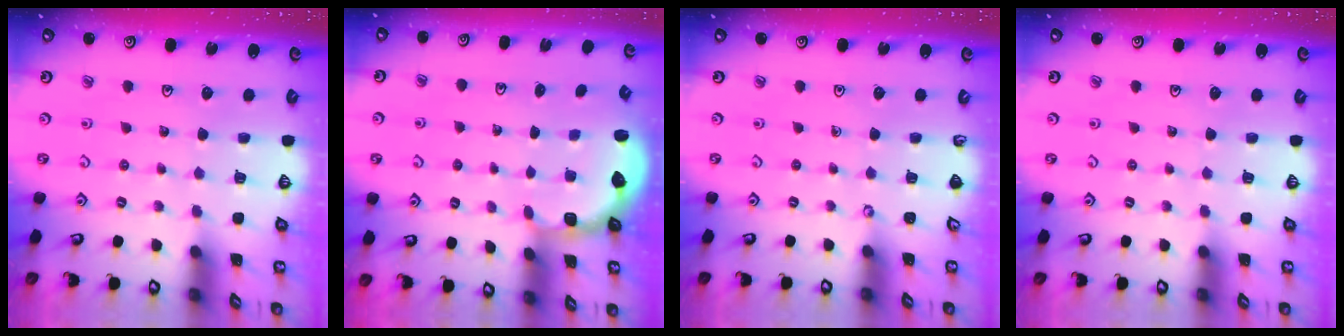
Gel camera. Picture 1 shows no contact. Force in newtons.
{"total": 2.7, "press": 2.3, "slide": 1.5}
{"total": 0.0}
{"total": 0.0}